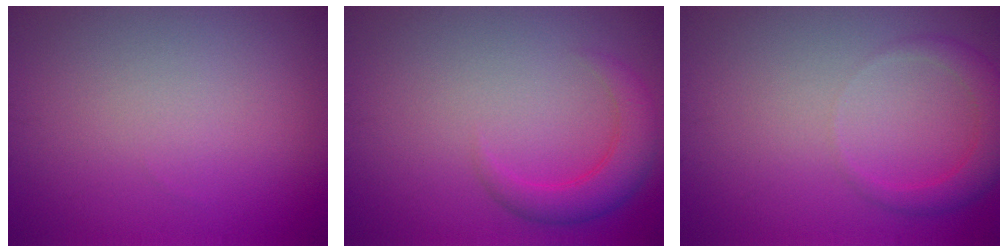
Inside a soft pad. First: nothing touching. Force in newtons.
{"total": 3.4, "press": 3.3, "slide": 0.3}
{"total": 2.7, "press": 2.6, "slide": 0.3}